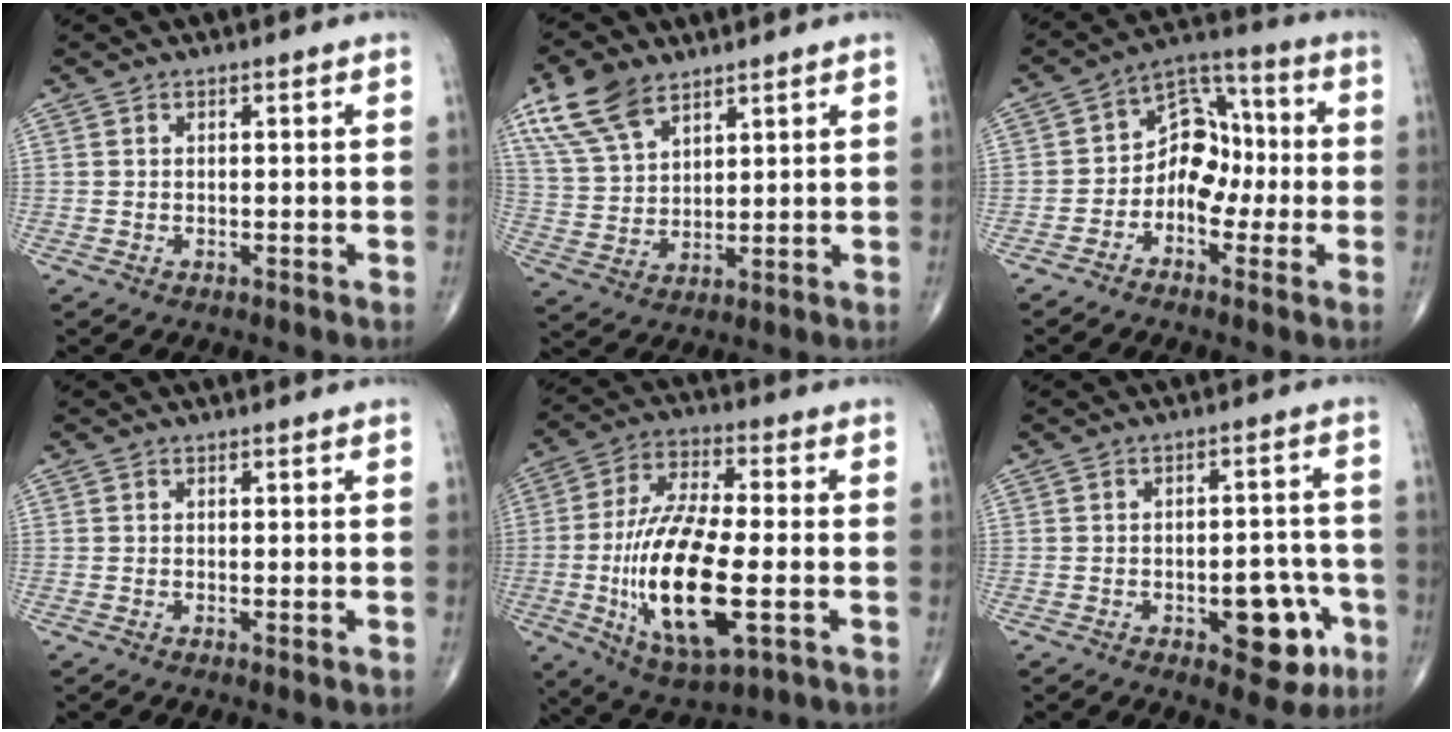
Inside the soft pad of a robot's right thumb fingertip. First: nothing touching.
{"total": 11.4, "force": [7.2, 6.0, 6.4], "torque": [-0.119, -0.017, 0.147]}
{"total": 10.2, "force": [-1.7, 7.4, 6.8], "torque": [-0.069, 0.044, -0.046]}
{"total": 1.0, "force": [-0.3, 0.2, 1.0], "torque": [-0.018, -0.004, -0.005]}
{"total": 20.5, "force": [-4.1, 7.5, 18.6], "torque": [-0.366, 0.004, -0.063]}
{"total": 10.8, "force": [-4.1, 5.4, 8.5], "torque": [-0.073, 0.030, -0.047]}